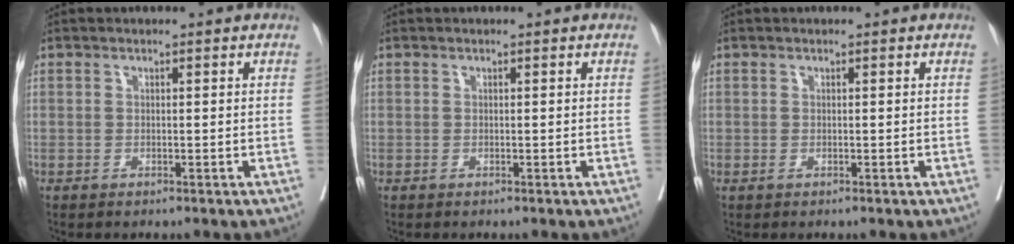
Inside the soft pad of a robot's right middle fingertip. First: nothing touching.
{"total": 0.0}
{"total": 0.0}